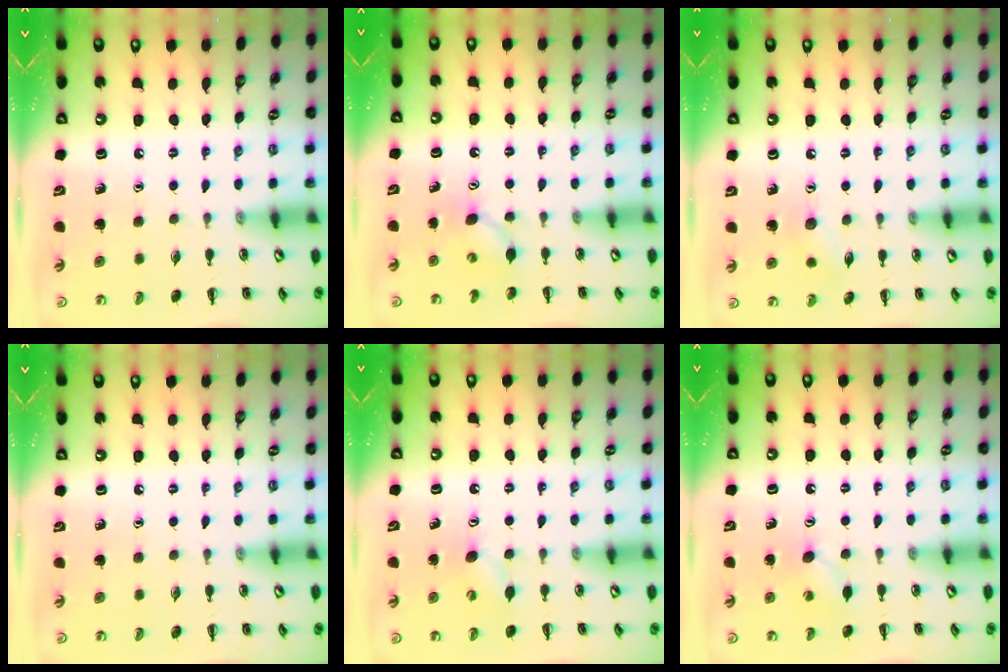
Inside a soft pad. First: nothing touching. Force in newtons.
{"total": 4.1, "press": 3.9, "slide": 1.2}
{"total": 6.3, "press": 6.0, "slide": 1.7}
{"total": 0.0}
{"total": 5.1, "press": 4.9, "slide": 1.3}
{"total": 4.9, "press": 4.8, "slide": 1.0}